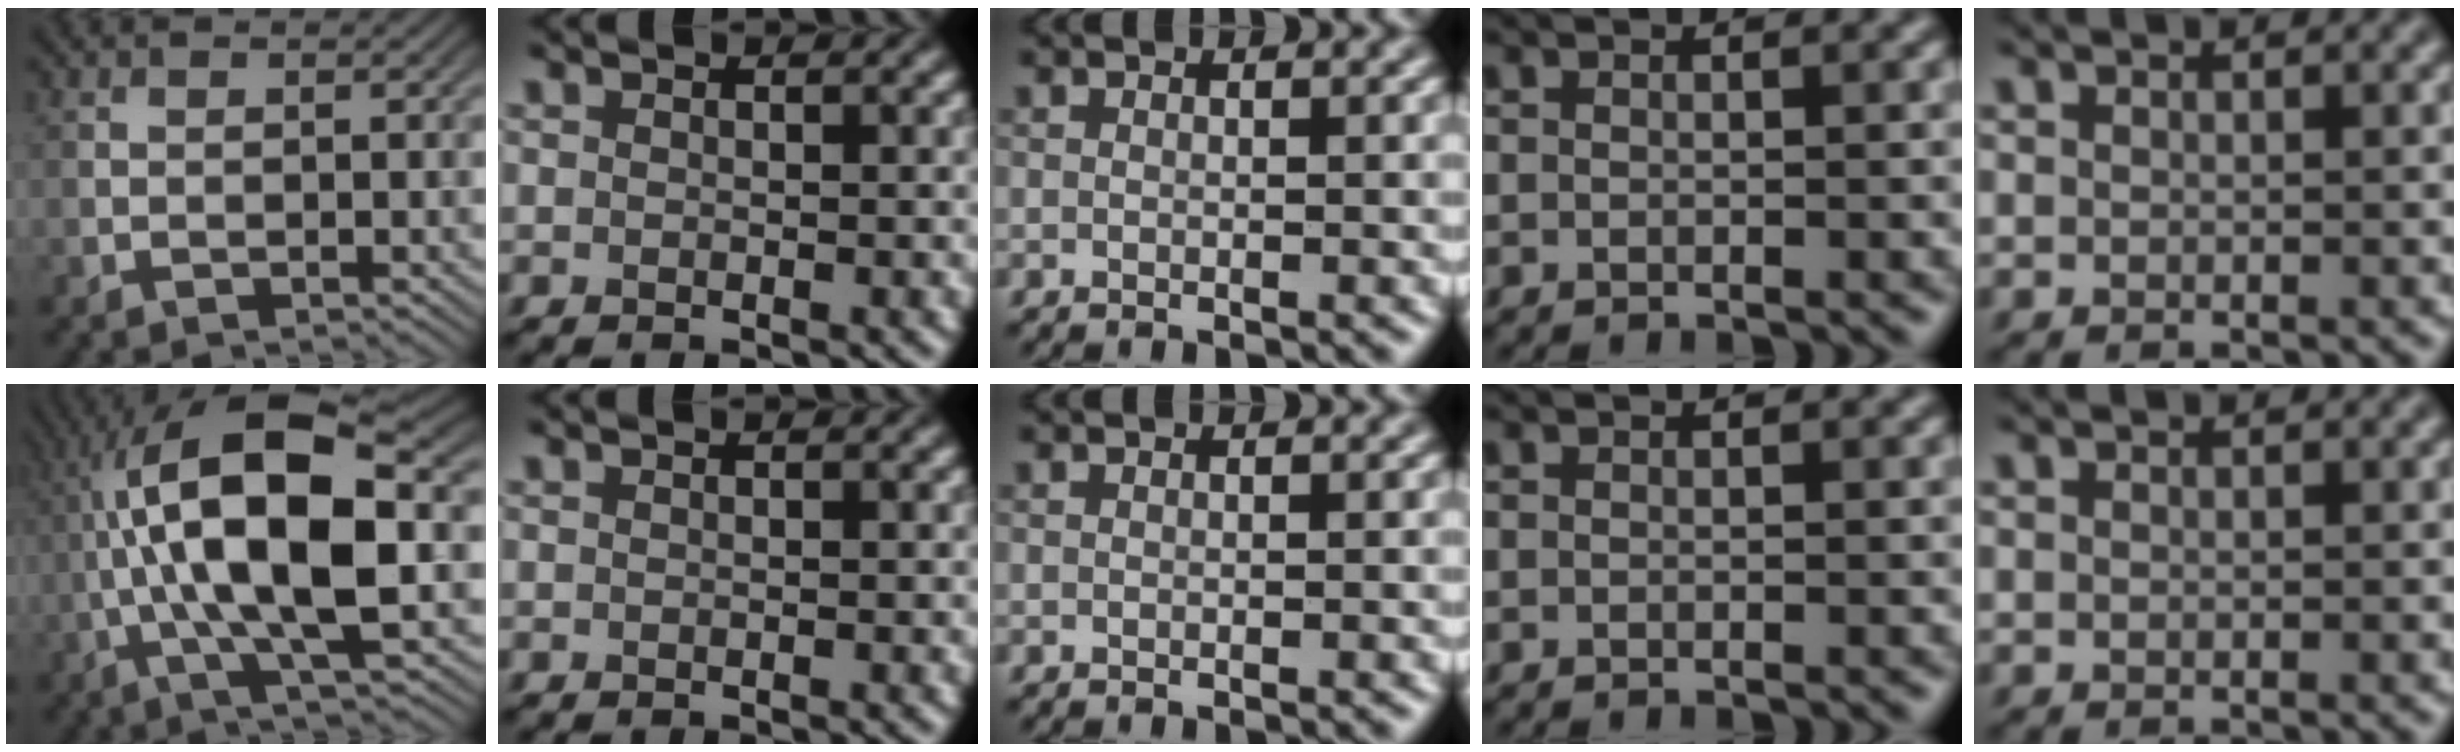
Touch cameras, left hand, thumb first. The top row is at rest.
{"thumb": {"total": 15.0, "force": [-0.2, 4.2, 14.4], "torque": [-0.260, 0.024, -0.011]}}